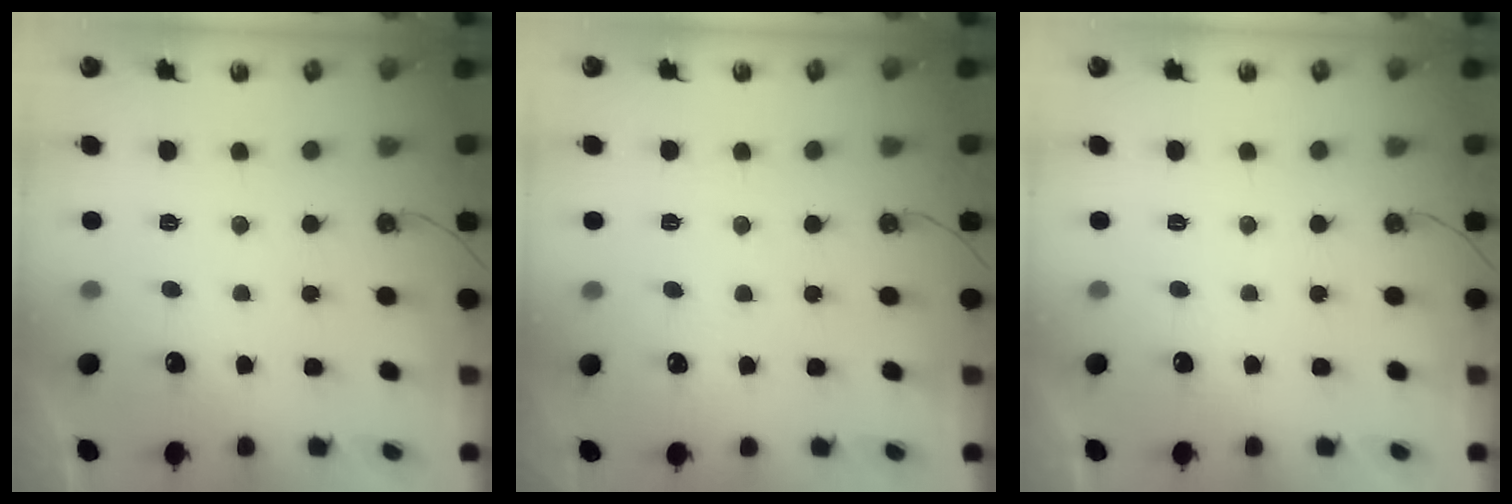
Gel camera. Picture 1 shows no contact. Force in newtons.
{"total": 2.5, "press": 2.5, "slide": 0.4}
{"total": 0.0}